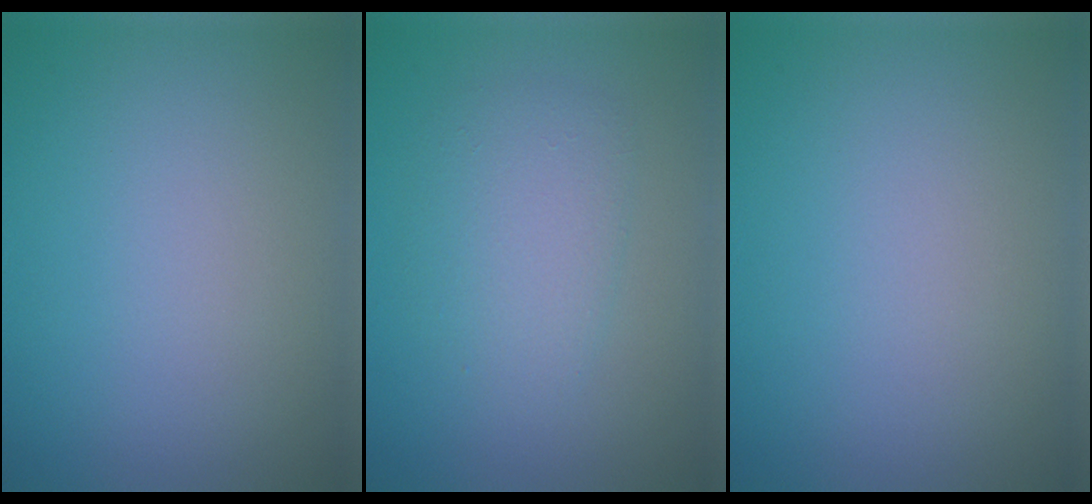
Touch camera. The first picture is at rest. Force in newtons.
{"total": 3.0, "press": 3.0, "slide": 0.1}
{"total": 0.0}